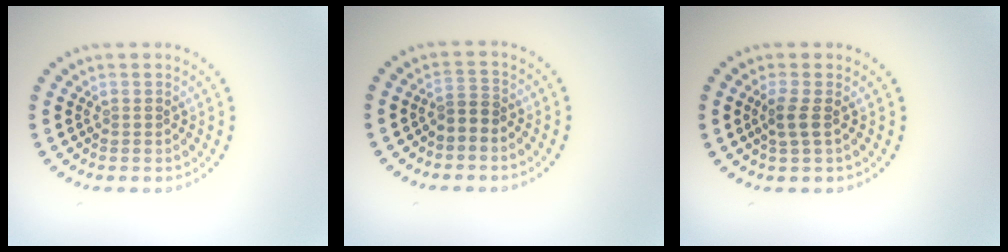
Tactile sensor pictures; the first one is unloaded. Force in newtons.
{"total": 1.6, "press": 1.4, "slide": 0.9}
{"total": 1.6, "press": 1.4, "slide": 0.9}